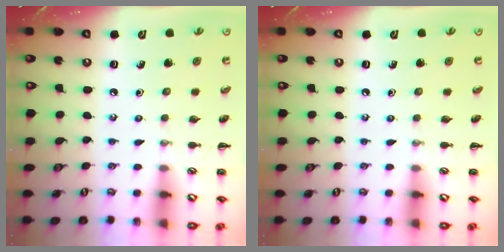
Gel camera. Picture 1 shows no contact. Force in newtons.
{"total": 0.0}